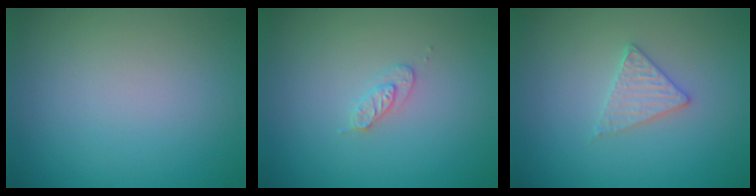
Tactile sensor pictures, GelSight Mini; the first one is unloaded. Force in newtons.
{"total": 1.4, "press": 1.4, "slide": 0.2}
{"total": 2.1, "press": 2.1, "slide": 0.3}